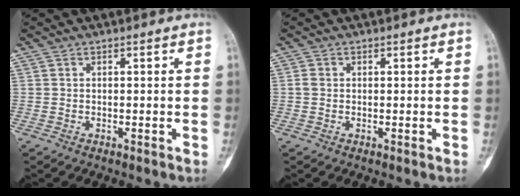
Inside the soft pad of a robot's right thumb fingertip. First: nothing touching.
{"total": 1.0, "force": [0.0, 0.9, 0.5], "torque": [-0.007, 0.003, -0.001]}